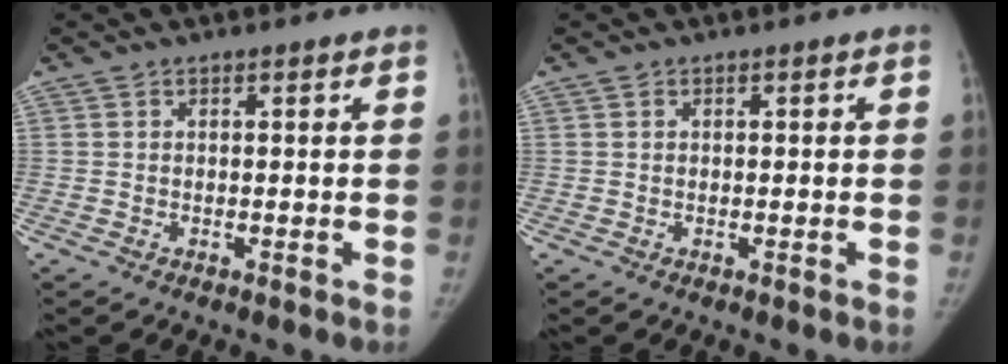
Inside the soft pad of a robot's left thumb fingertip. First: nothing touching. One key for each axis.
{"total": 0.0}